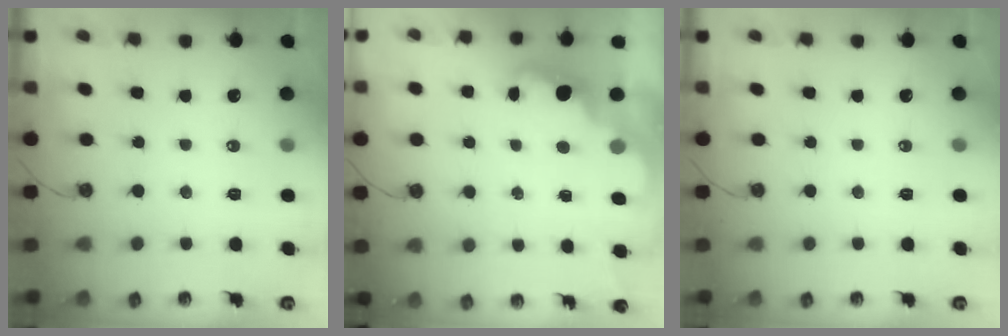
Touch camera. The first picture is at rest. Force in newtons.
{"total": 2.4, "press": 2.3, "slide": 0.5}
{"total": 0.0}